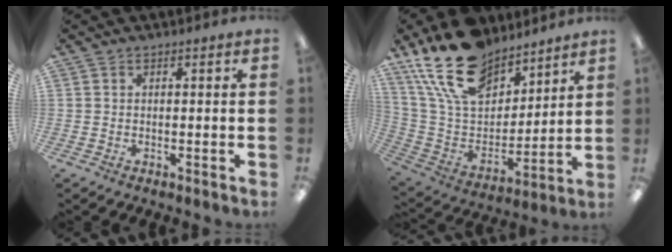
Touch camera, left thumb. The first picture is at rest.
{"total": 20.9, "force": [15.2, 10.8, 9.5], "torque": [-0.200, -0.082, 0.283]}